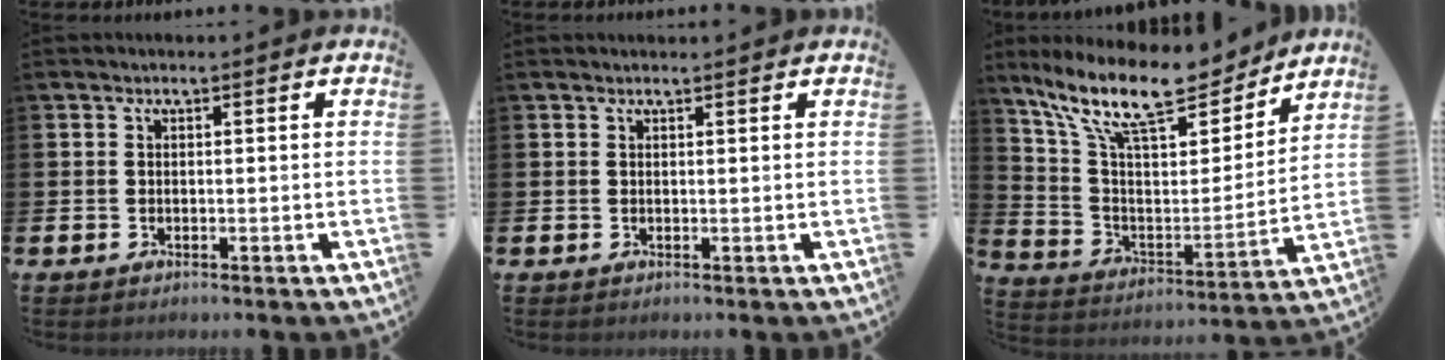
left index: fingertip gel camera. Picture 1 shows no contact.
{"total": 0.5, "force": [0.5, 0.0, 0.1], "torque": [0.007, -0.004, 0.007]}
{"total": 14.4, "force": [11.8, 4.0, 7.3], "torque": [-0.175, -0.069, 0.205]}